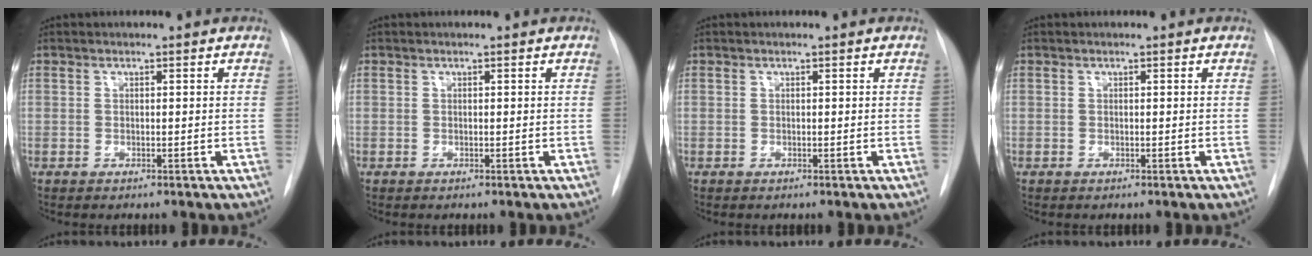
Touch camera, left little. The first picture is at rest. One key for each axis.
{"total": 0.0}
{"total": 0.0}
{"total": 0.0}